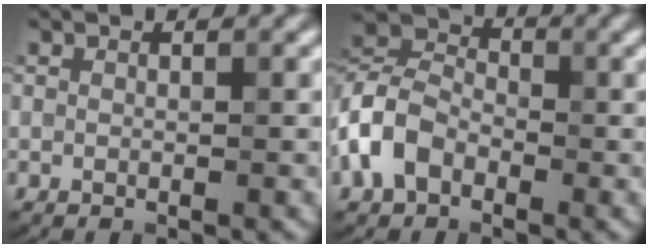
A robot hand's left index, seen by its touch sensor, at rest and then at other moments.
{"total": 5.4, "force": [-2.1, 3.7, 3.3], "torque": [-0.074, 0.017, -0.063]}